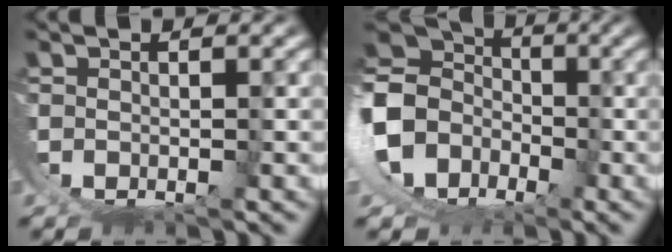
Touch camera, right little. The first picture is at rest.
{"total": 10.7, "force": [0.2, 9.1, 5.6], "torque": [-0.142, -0.019, -0.006]}